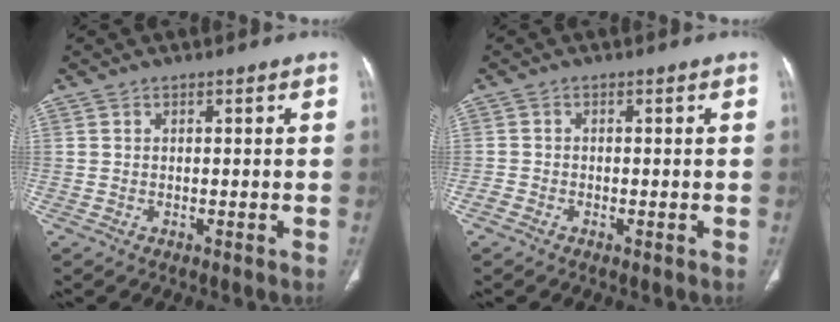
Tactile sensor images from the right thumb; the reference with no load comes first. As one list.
[{"total": 1.5, "force": [-0.9, 0.9, 0.8], "torque": [-0.014, 0.003, -0.019]}]